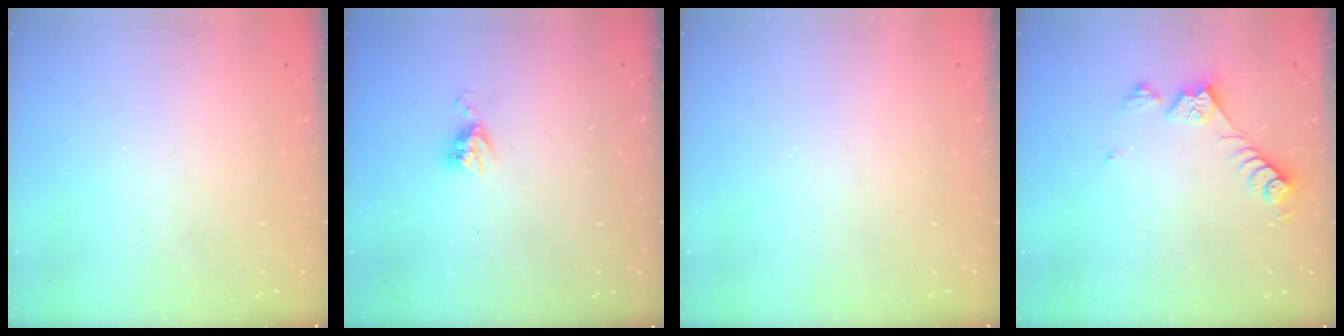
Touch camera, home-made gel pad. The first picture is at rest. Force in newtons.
{"total": 5.1, "press": 5.1, "slide": 0.2}
{"total": 0.0}
{"total": 8.3, "press": 8.3, "slide": 0.1}